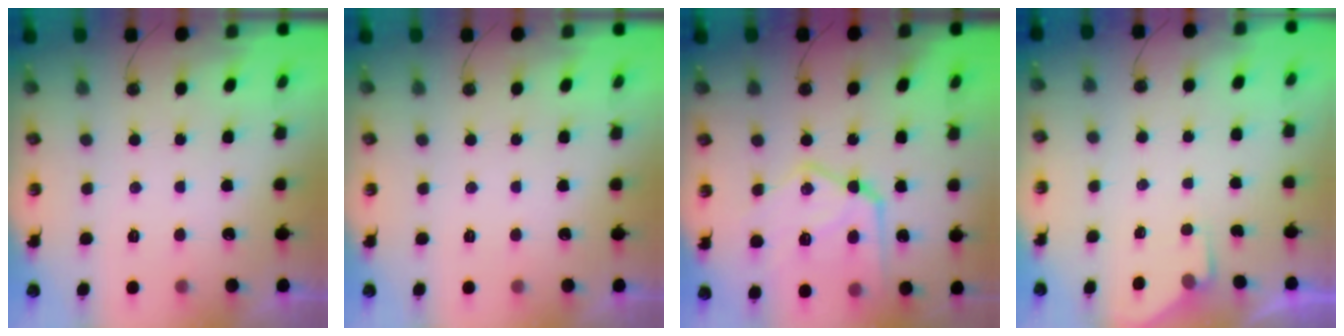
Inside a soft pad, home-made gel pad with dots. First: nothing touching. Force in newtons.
{"total": 0.0}
{"total": 20.3, "press": 20.2, "slide": 2.0}
{"total": 2.8, "press": 2.8, "slide": 0.4}